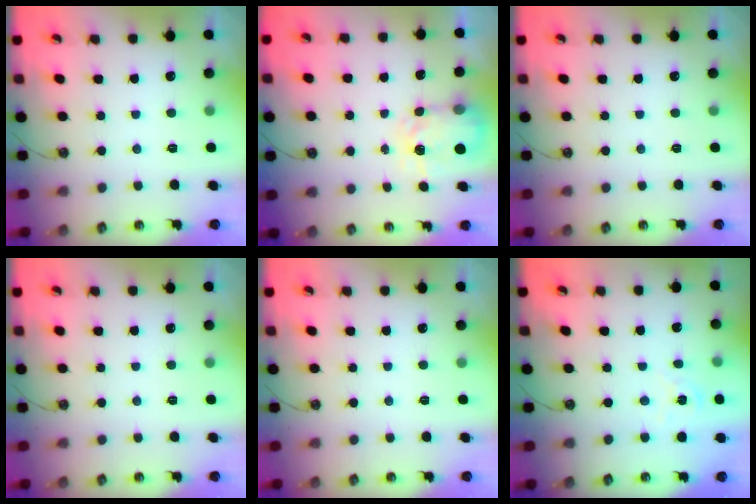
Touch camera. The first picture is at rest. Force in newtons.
{"total": 4.9, "press": 4.9, "slide": 0.6}
{"total": 0.0}
{"total": 0.0}
{"total": 0.0}
{"total": 1.8, "press": 1.8, "slide": 0.3}